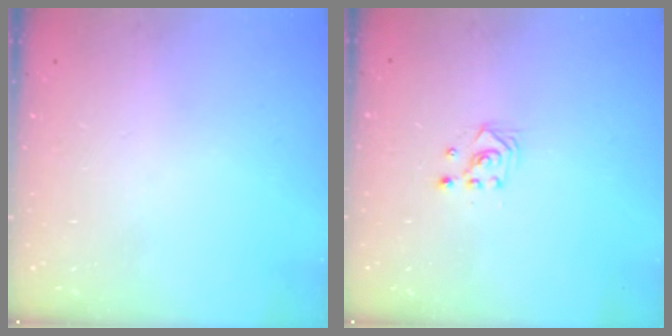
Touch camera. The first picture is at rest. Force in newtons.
{"total": 2.2, "press": 2.2, "slide": 0.2}